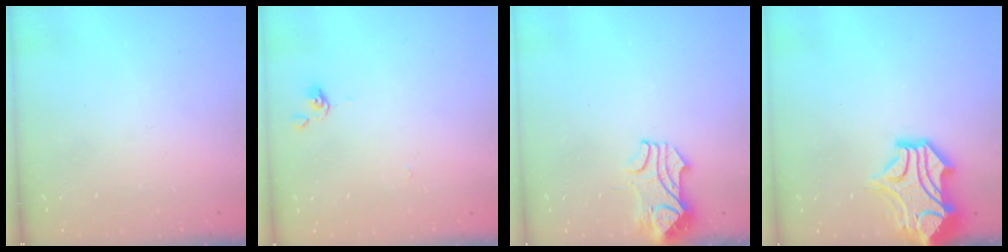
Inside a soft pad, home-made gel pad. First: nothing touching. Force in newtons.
{"total": 0.0}
{"total": 2.2, "press": 2.1, "slide": 0.5}
{"total": 7.4, "press": 7.1, "slide": 2.2}